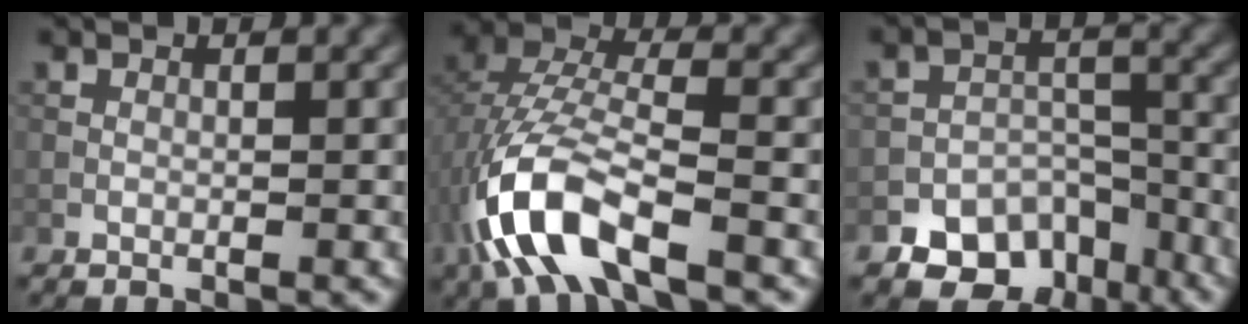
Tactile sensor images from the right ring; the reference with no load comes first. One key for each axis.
{"total": 9.4, "fx": -4.5, "fy": 3.9, "fz": 7.3, "tx": -0.169, "ty": 0.003, "tz": -0.095}
{"total": 9.9, "fx": -7.2, "fy": 6.4, "fz": 2.2, "tx": -0.016, "ty": 0.000, "tz": -0.103}